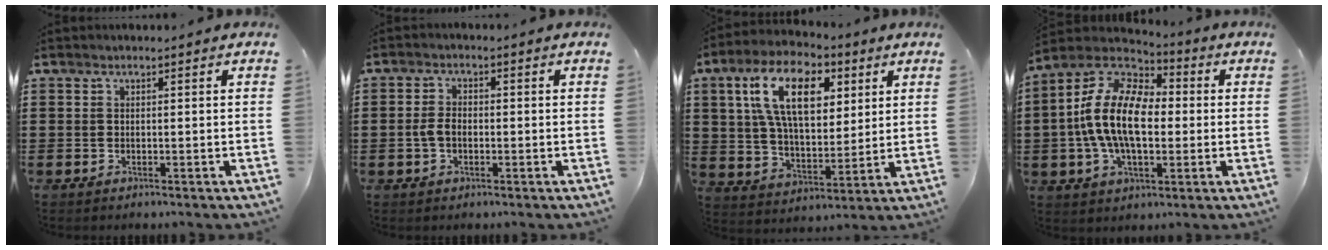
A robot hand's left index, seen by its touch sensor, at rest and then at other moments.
{"total": 2.9, "force": [-0.5, 1.7, 2.3], "torque": [-0.060, -0.002, -0.014]}
{"total": 13.8, "force": [5.9, 7.0, 10.3], "torque": [-0.212, 0.015, 0.108]}
{"total": 13.4, "force": [0.2, 7.7, 11.0], "torque": [-0.269, -0.010, -0.008]}